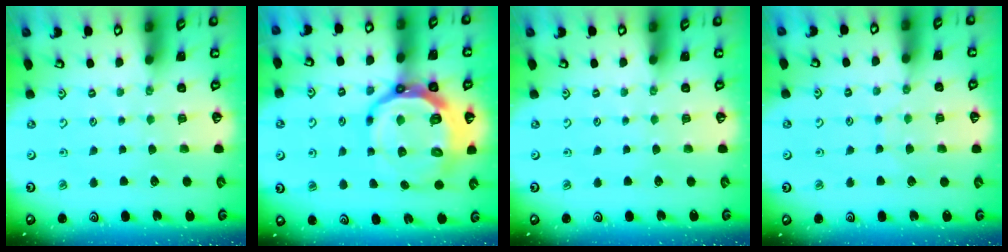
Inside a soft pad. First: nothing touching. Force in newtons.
{"total": 18.2, "press": 17.8, "slide": 3.8}
{"total": 0.0}
{"total": 5.1, "press": 5.1, "slide": 0.5}